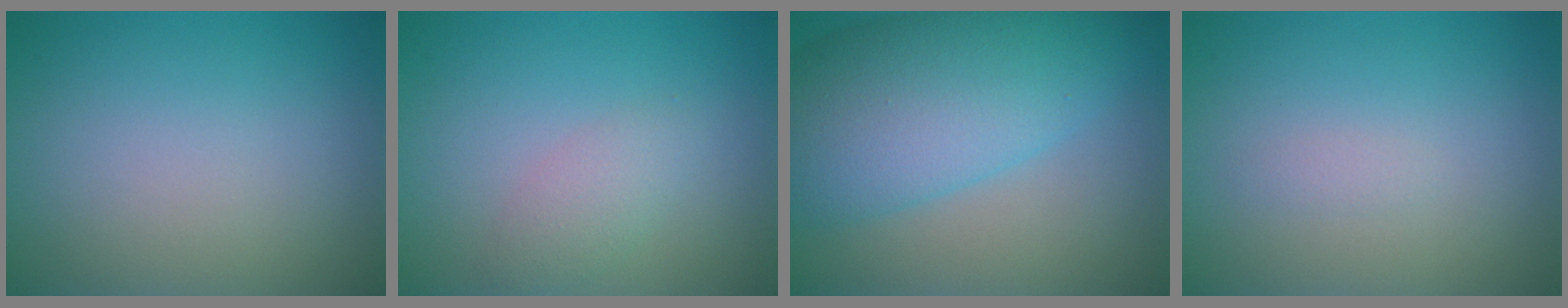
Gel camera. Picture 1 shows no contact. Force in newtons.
{"total": 2.0, "press": 2.0, "slide": 0.1}
{"total": 9.9, "press": 9.9, "slide": 0.2}
{"total": 0.6, "press": 0.6, "slide": 0.0}